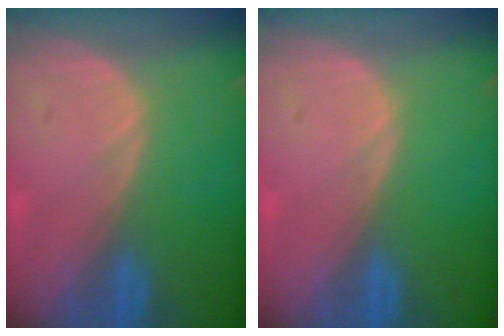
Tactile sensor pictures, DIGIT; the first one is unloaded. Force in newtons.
{"total": 0.0}